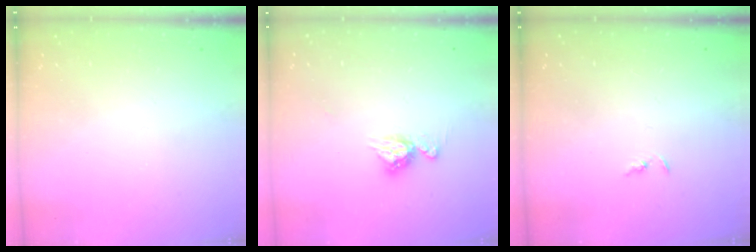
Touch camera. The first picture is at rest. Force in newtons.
{"total": 8.5, "press": 8.4, "slide": 0.8}
{"total": 1.3, "press": 1.2, "slide": 0.3}